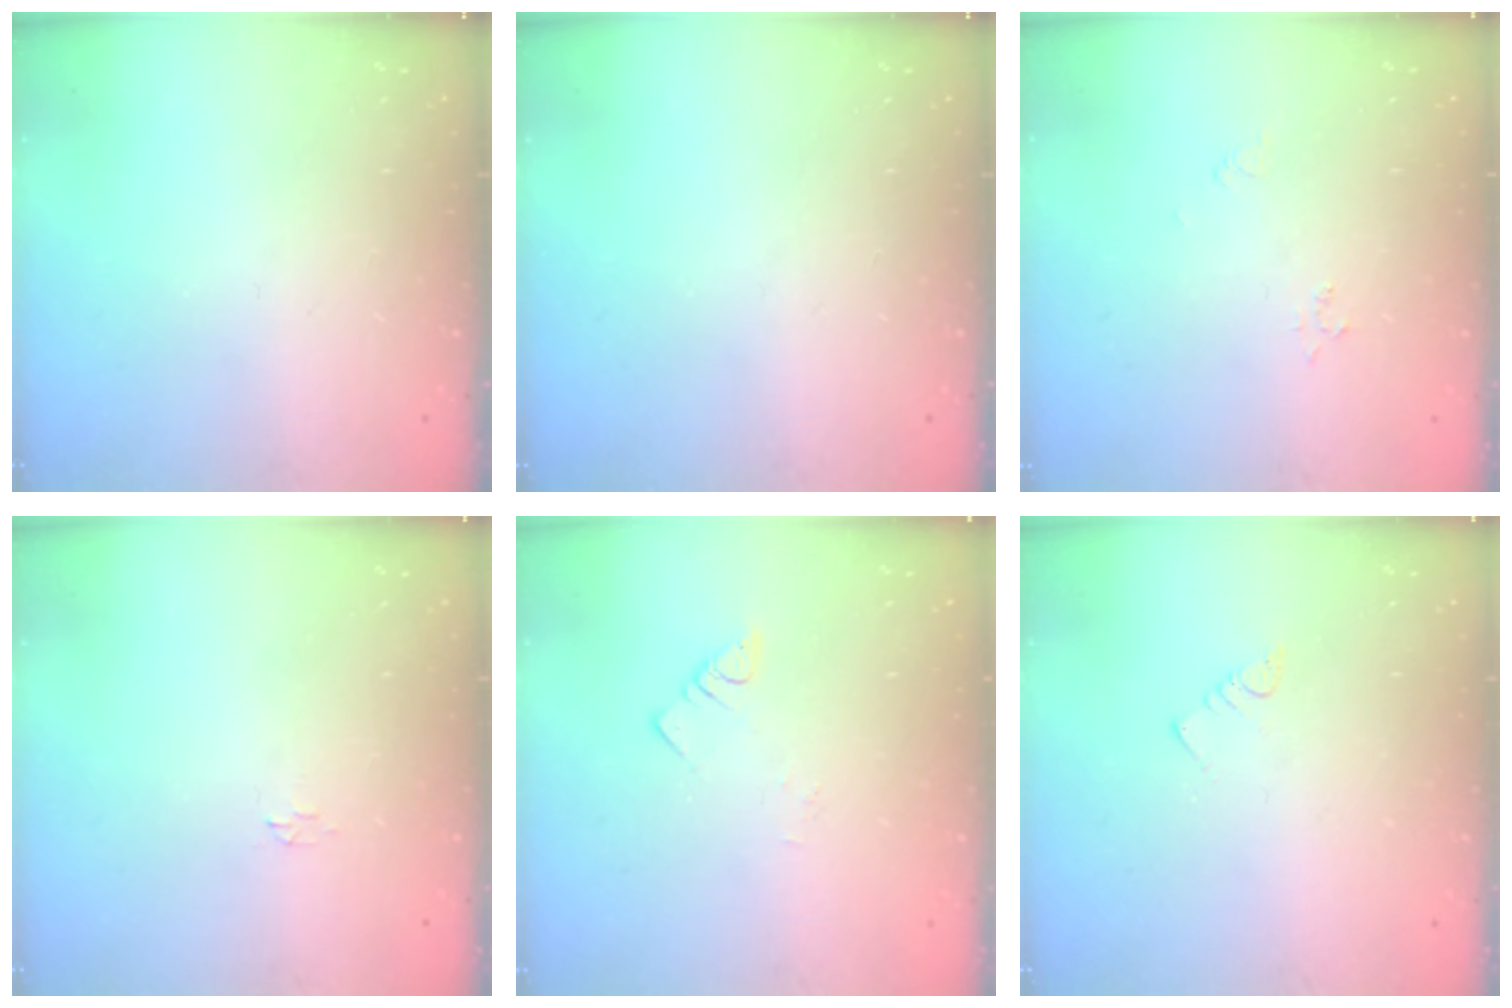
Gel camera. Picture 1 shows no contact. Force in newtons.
{"total": 0.0}
{"total": 2.4, "press": 2.4, "slide": 0.3}
{"total": 1.9, "press": 1.9, "slide": 0.3}
{"total": 2.1, "press": 2.1, "slide": 0.3}
{"total": 2.8, "press": 2.7, "slide": 0.3}